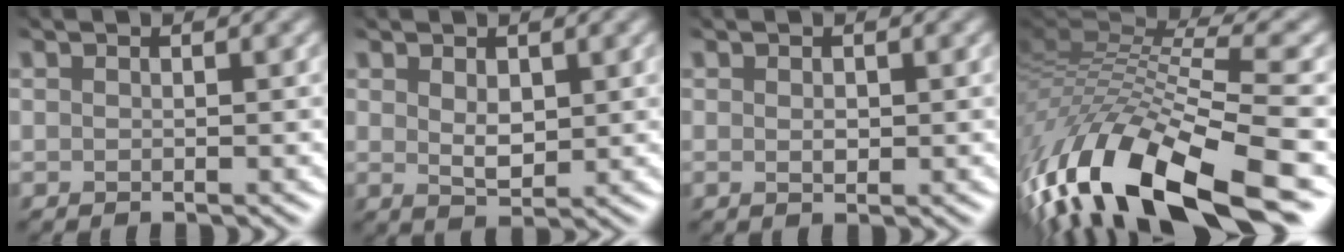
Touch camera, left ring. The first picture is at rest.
{"total": 2.1, "force": [0.5, 1.2, 1.7], "torque": [-0.042, -0.011, 0.015]}
{"total": 0.7, "force": [0.1, 0.4, 0.6], "torque": [-0.017, -0.008, 0.007]}
{"total": 14.0, "force": [-7.5, 4.4, 11.0], "torque": [-0.234, 0.004, -0.131]}